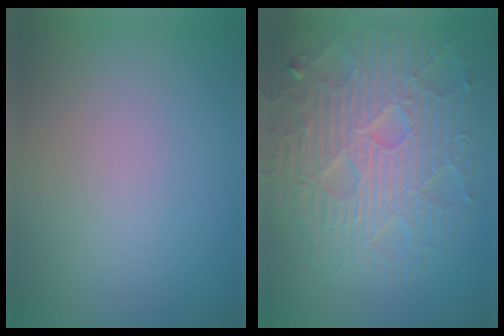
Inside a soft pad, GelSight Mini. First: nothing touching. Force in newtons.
{"total": 8.2, "press": 6.0, "slide": 5.6}